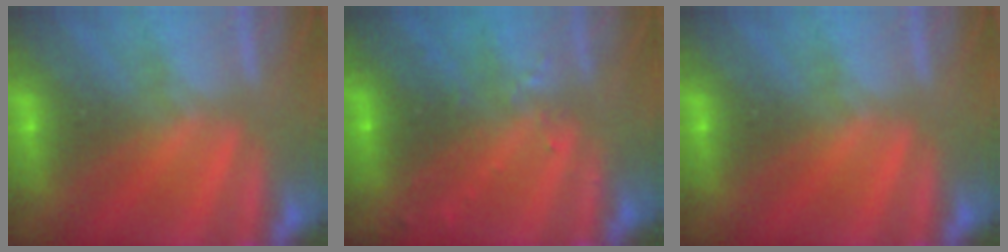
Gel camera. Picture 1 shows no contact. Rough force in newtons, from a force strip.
{"total": 3.2}
{"total": 0.0}